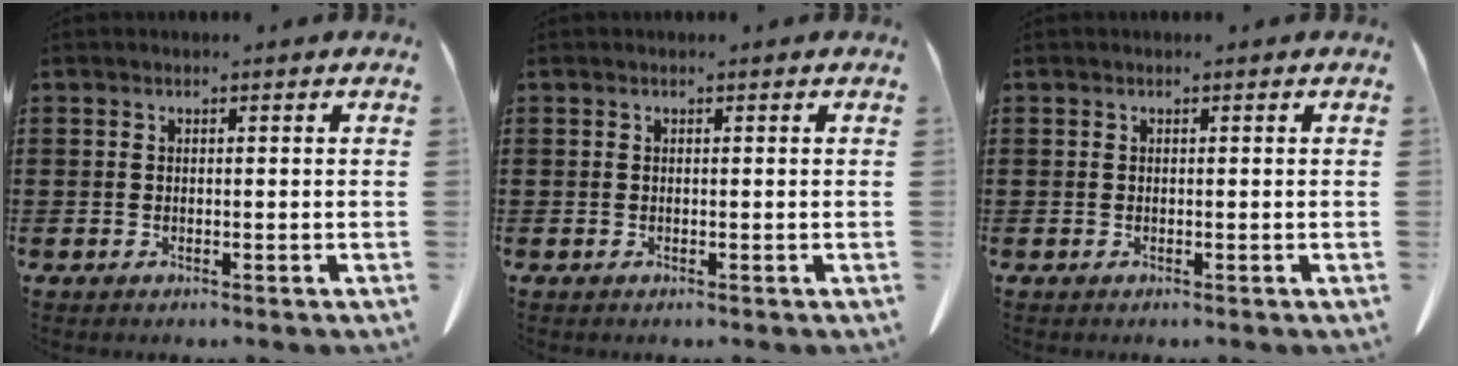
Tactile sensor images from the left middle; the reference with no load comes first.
{"total": 0.0}
{"total": 0.0}